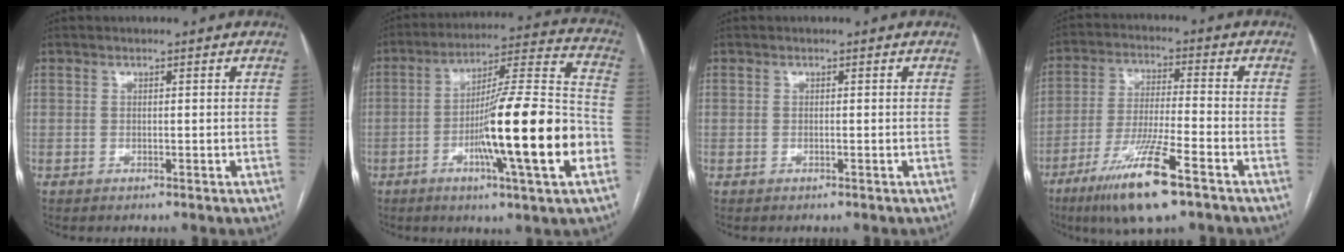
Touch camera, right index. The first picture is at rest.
{"total": 20.6, "force": [-5.9, 0.4, 19.7], "torque": [-0.302, -0.005, -0.096]}
{"total": 0.0}
{"total": 12.6, "force": [-7.5, 0.9, 10.1], "torque": [-0.200, -0.030, -0.134]}